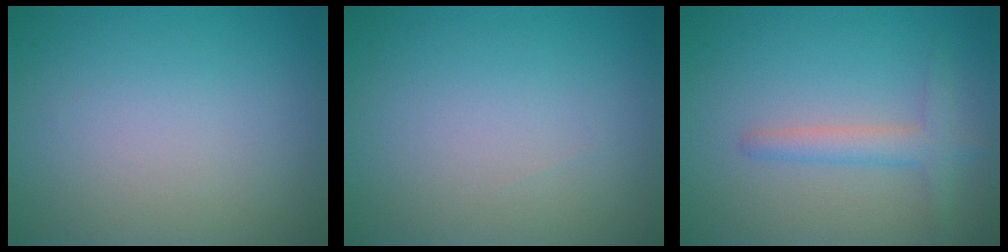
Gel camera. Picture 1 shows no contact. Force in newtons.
{"total": 0.0}
{"total": 2.3, "press": 2.3, "slide": 0.2}